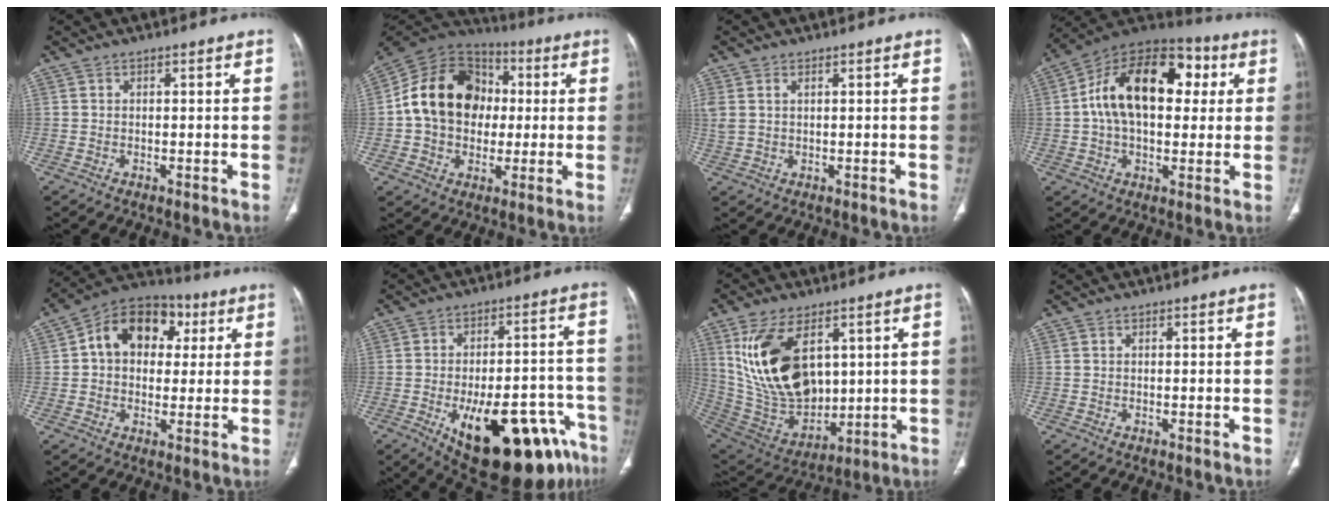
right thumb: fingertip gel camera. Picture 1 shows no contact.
{"total": 18.7, "force": [1.0, 14.7, 11.6], "torque": [-0.171, 0.029, 0.011]}
{"total": 3.5, "force": [1.1, 2.1, 2.5], "torque": [-0.078, 0.013, 0.032]}
{"total": 21.2, "force": [3.7, 12.9, 16.3], "torque": [-0.246, 0.030, 0.049]}
{"total": 14.3, "force": [3.5, 10.6, 9.0], "torque": [-0.103, 0.020, 0.045]}
{"total": 25.3, "force": [-12.2, 10.7, 19.5], "torque": [-0.203, 0.051, -0.157]}
{"total": 20.6, "force": [6.1, 12.2, 15.5], "torque": [-0.268, -0.030, 0.140]}
{"total": 0.0}